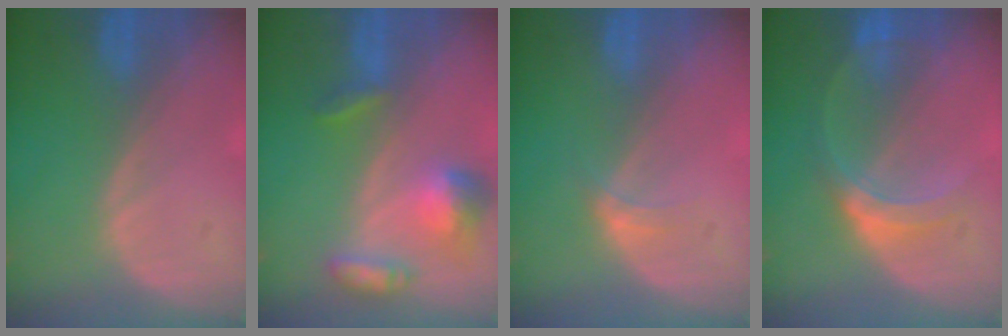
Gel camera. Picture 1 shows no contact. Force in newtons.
{"total": 7.0, "press": 6.6, "slide": 2.5}
{"total": 1.9, "press": 1.5, "slide": 1.1}
{"total": 5.4, "press": 5.0, "slide": 2.0}